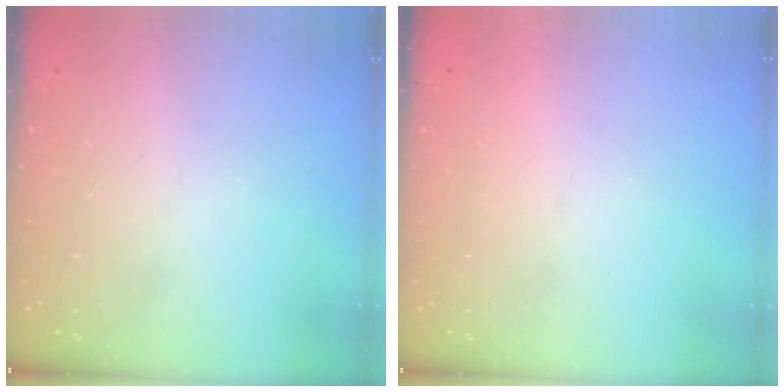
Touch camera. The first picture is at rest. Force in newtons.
{"total": 1.5, "press": 1.5, "slide": 0.1}